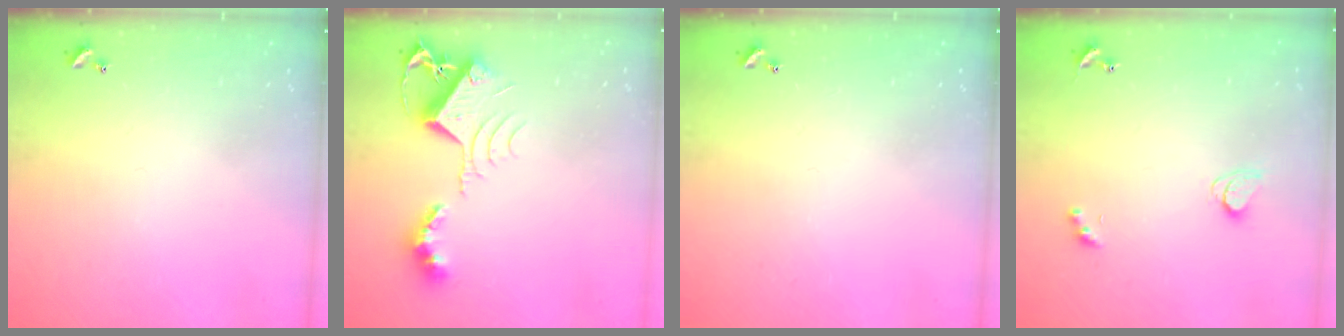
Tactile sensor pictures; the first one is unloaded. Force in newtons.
{"total": 12.8, "press": 12.8, "slide": 1.0}
{"total": 0.0}
{"total": 2.8, "press": 2.8, "slide": 0.6}